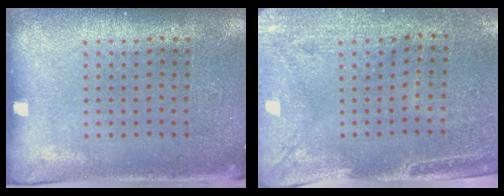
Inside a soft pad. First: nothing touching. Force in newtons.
{"total": 3.0, "press": 2.5, "slide": 1.6}